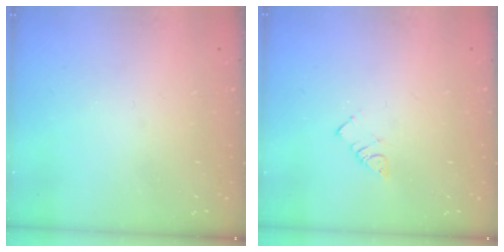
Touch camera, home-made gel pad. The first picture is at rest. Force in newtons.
{"total": 2.5, "press": 2.5, "slide": 0.1}